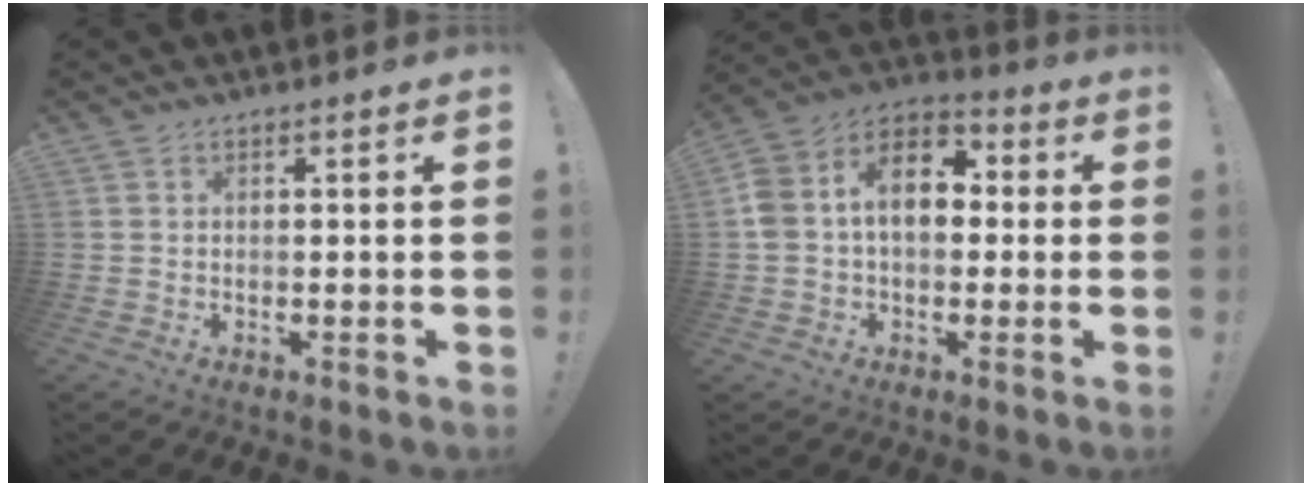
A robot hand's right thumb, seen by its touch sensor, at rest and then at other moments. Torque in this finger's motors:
{"motor_torque": [1.53, 1.53, 0.08, 0.01, 0.04]}